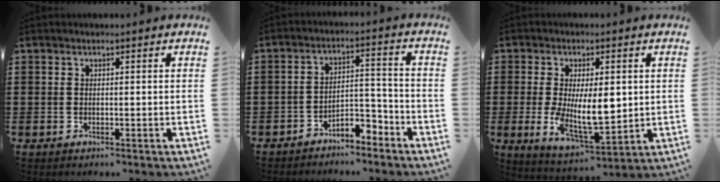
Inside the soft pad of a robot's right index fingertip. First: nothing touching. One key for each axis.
{"total": 4.9, "fx": -4.5, "fy": 1.3, "fz": 1.5, "tx": -0.028, "ty": 0.015, "tz": -0.090}
{"total": 9.6, "fx": 0.0, "fy": 4.3, "fz": 8.6, "tx": -0.159, "ty": -0.005, "tz": -0.002}